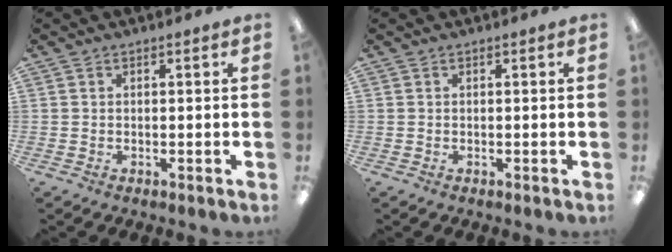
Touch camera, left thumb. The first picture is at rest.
{"total": 0.0}